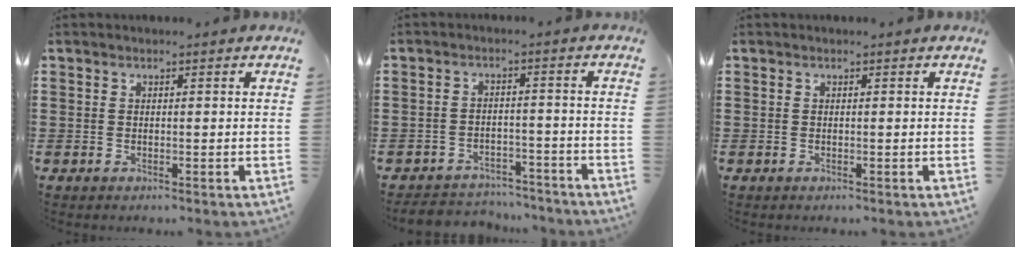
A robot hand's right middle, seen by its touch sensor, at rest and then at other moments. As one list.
[{"total": 3.8, "force": [-3.7, 0.8, 0.0], "torque": [-0.006, 0.003, -0.081]}, {"total": 0.0}]